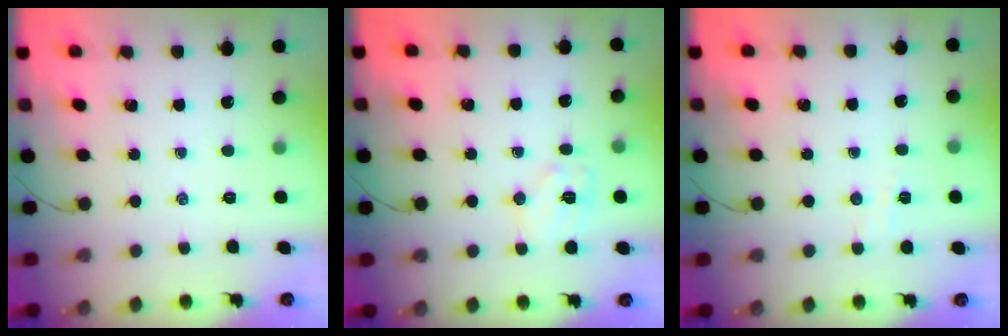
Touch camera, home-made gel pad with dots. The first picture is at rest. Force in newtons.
{"total": 8.6, "press": 8.6, "slide": 0.4}
{"total": 2.9, "press": 2.7, "slide": 1.0}